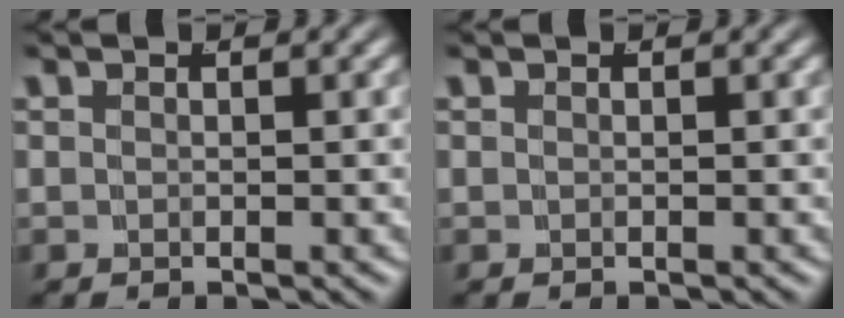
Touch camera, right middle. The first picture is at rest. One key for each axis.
{"total": 0.0}